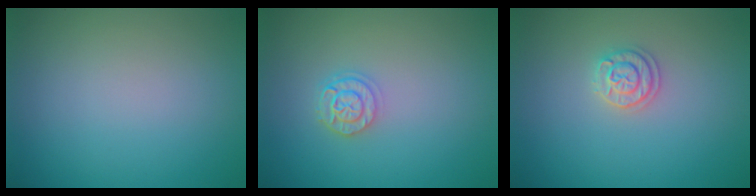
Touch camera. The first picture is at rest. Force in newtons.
{"total": 2.4, "press": 2.0, "slide": 1.3}
{"total": 1.9, "press": 1.9, "slide": 0.2}